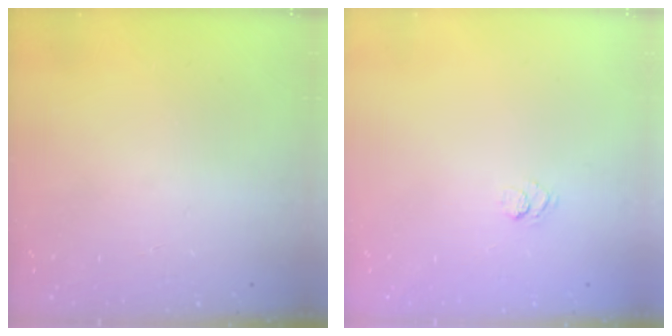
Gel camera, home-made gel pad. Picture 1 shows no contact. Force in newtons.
{"total": 3.6, "press": 3.4, "slide": 1.3}